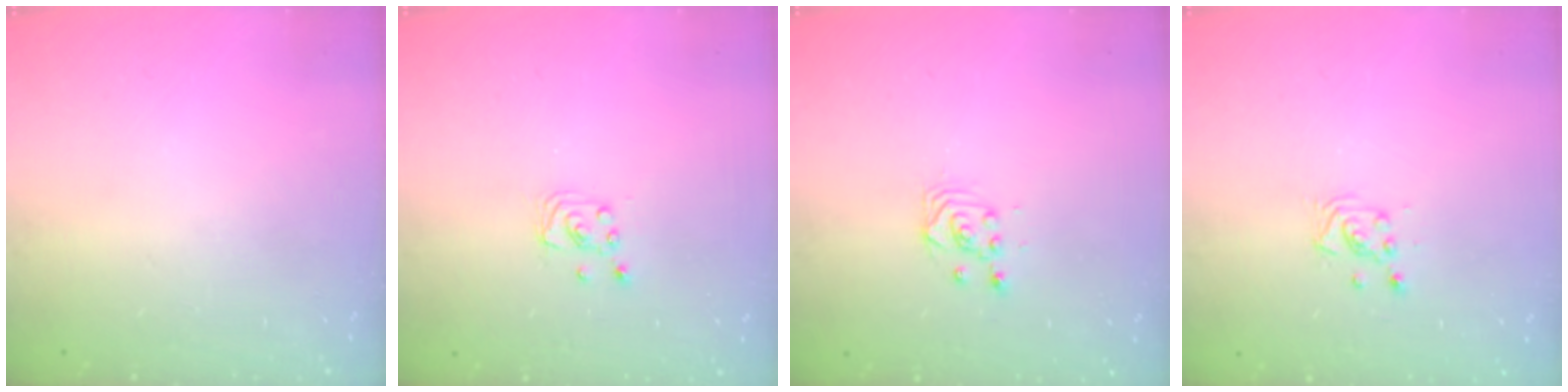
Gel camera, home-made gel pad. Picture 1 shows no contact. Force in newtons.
{"total": 1.9, "press": 1.9, "slide": 0.1}
{"total": 3.4, "press": 3.3, "slide": 0.3}
{"total": 3.0, "press": 2.9, "slide": 0.5}